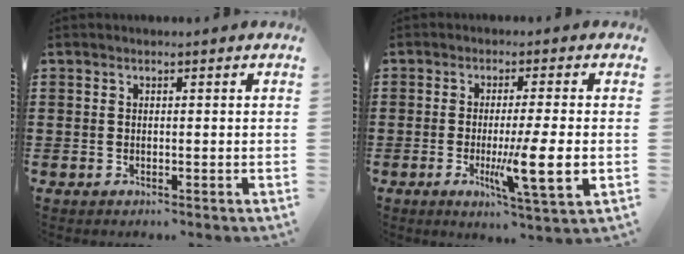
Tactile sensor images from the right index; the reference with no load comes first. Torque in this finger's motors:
{"motor_torque": [2.14, 0.00, 0.90, 0.21]}